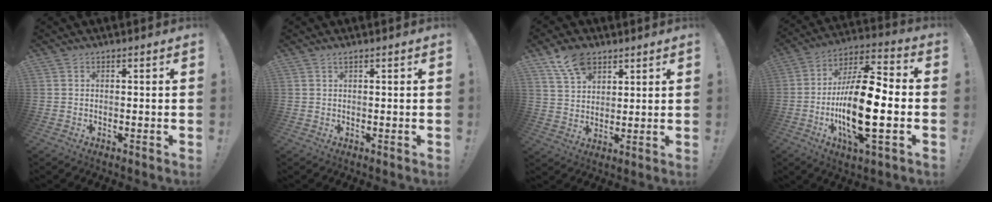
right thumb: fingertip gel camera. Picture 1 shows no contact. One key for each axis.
{"total": 0.6, "fx": 0.2, "fy": -0.2, "fz": 0.5, "tx": -0.012, "ty": 0.000, "tz": 0.004}
{"total": 9.9, "fx": 6.6, "fy": 5.9, "fz": 4.4, "tx": -0.071, "ty": -0.031, "tz": 0.126}
{"total": 21.2, "fx": -4.2, "fy": 6.7, "fz": 19.7, "tx": -0.376, "ty": 0.009, "tz": -0.071}